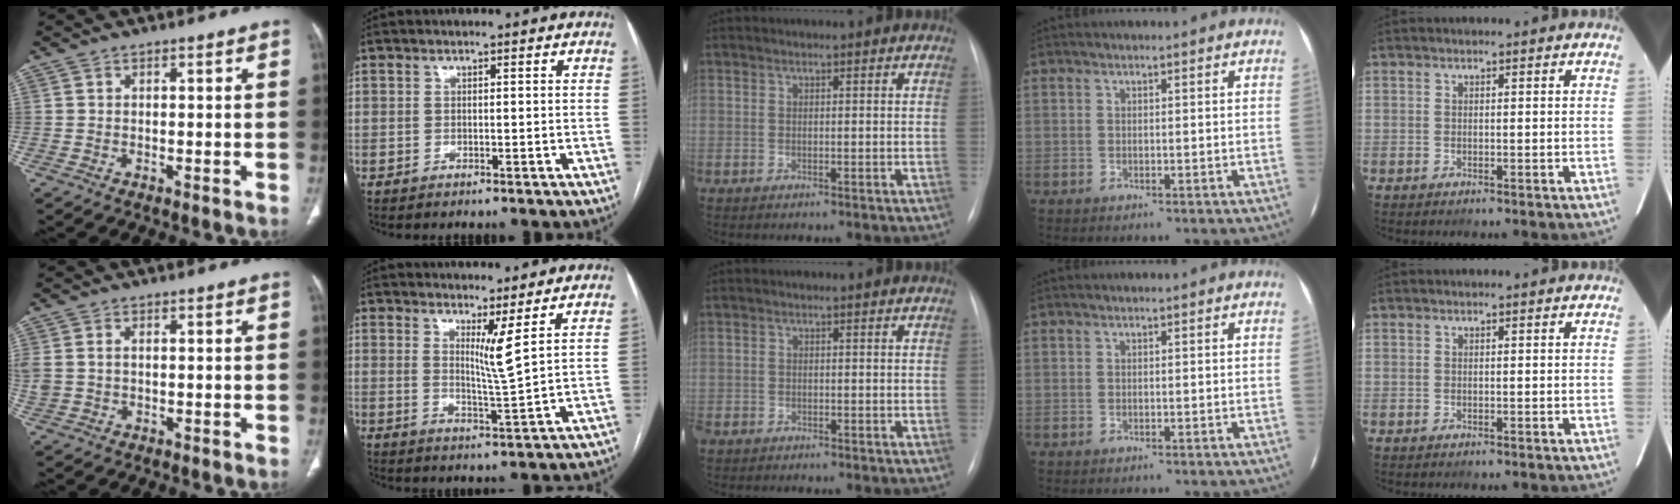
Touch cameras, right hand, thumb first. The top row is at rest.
{"thumb": {"total": 3.6, "force": [0.2, 2.6, 2.4], "torque": [-0.074, 0.013, 0.007]}, "index": {"total": 3.7, "force": [2.1, -1.2, 2.8], "torque": [-0.056, -0.023, 0.043]}, "middle": {"total": 2.3, "force": [-1.9, 1.1, 0.6], "torque": [-0.009, -0.001, -0.026]}}